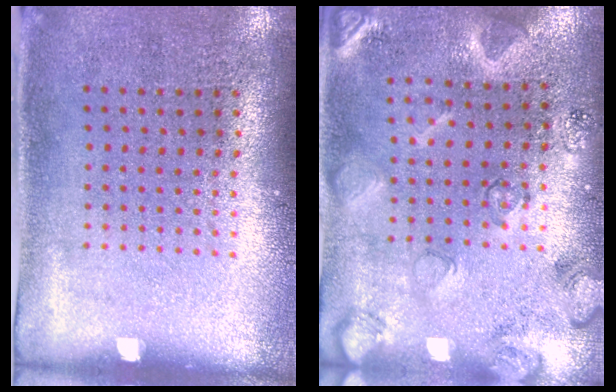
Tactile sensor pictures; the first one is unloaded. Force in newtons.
{"total": 2.3, "press": 2.2, "slide": 0.4}